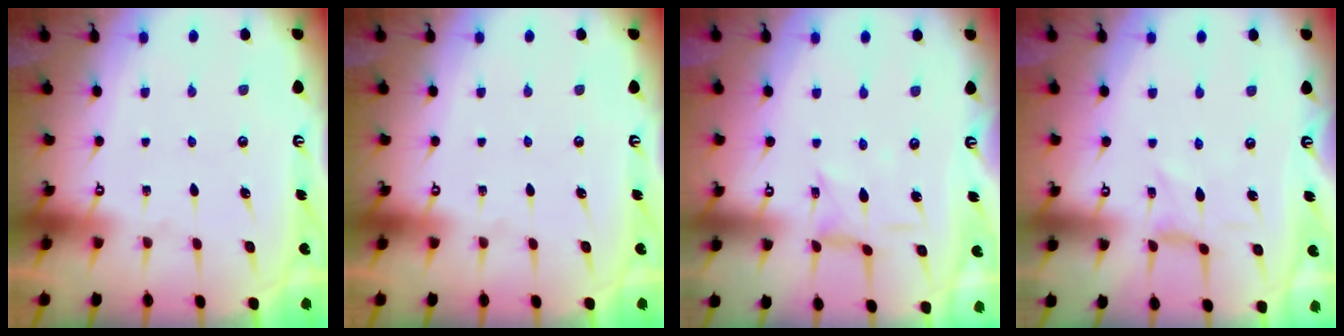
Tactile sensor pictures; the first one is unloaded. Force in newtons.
{"total": 0.0}
{"total": 1.2, "press": 1.2, "slide": 0.2}
{"total": 0.0}